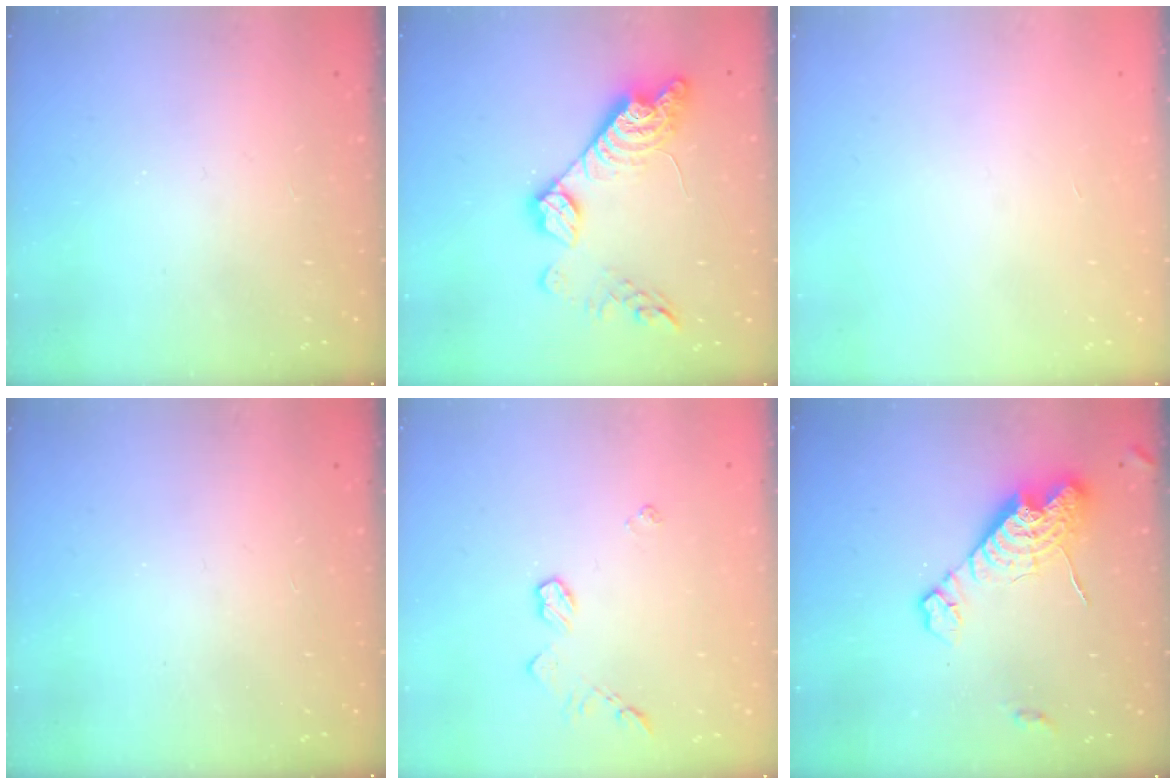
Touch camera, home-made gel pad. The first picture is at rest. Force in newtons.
{"total": 16.7, "press": 16.7, "slide": 1.3}
{"total": 0.0}
{"total": 0.0}
{"total": 5.6, "press": 5.6, "slide": 0.4}
{"total": 12.9, "press": 12.8, "slide": 1.0}